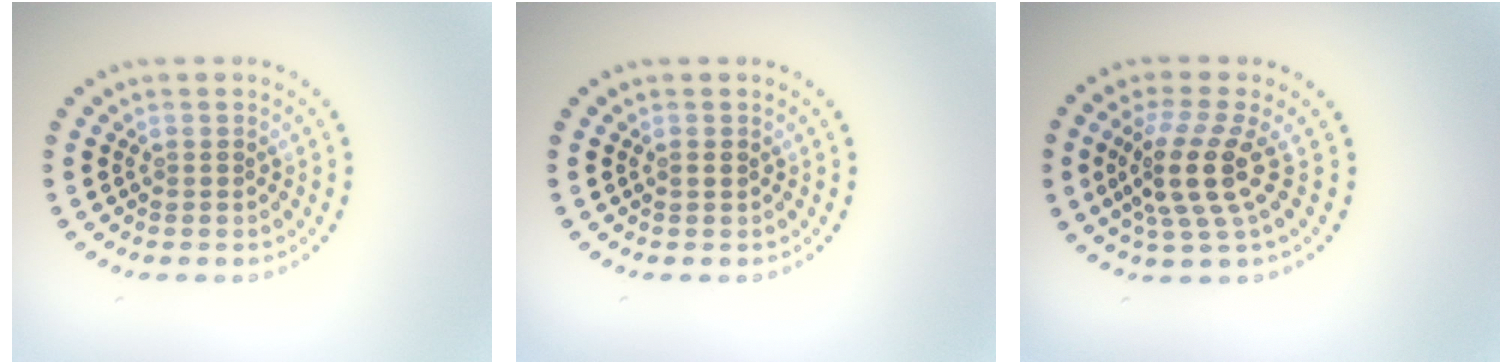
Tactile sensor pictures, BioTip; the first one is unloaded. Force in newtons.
{"total": 0.8, "press": 0.8, "slide": 0.1}
{"total": 4.3, "press": 3.3, "slide": 2.8}